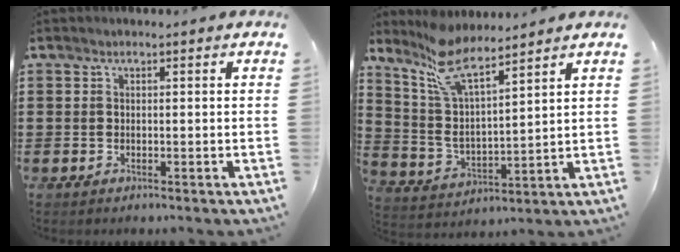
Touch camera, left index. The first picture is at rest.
{"total": 7.9, "force": [6.7, 1.0, 4.1], "torque": [-0.103, -0.033, 0.120]}